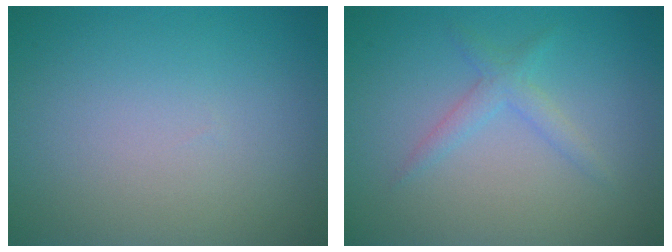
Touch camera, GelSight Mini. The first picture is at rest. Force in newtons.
{"total": 1.7, "press": 1.7, "slide": 0.1}